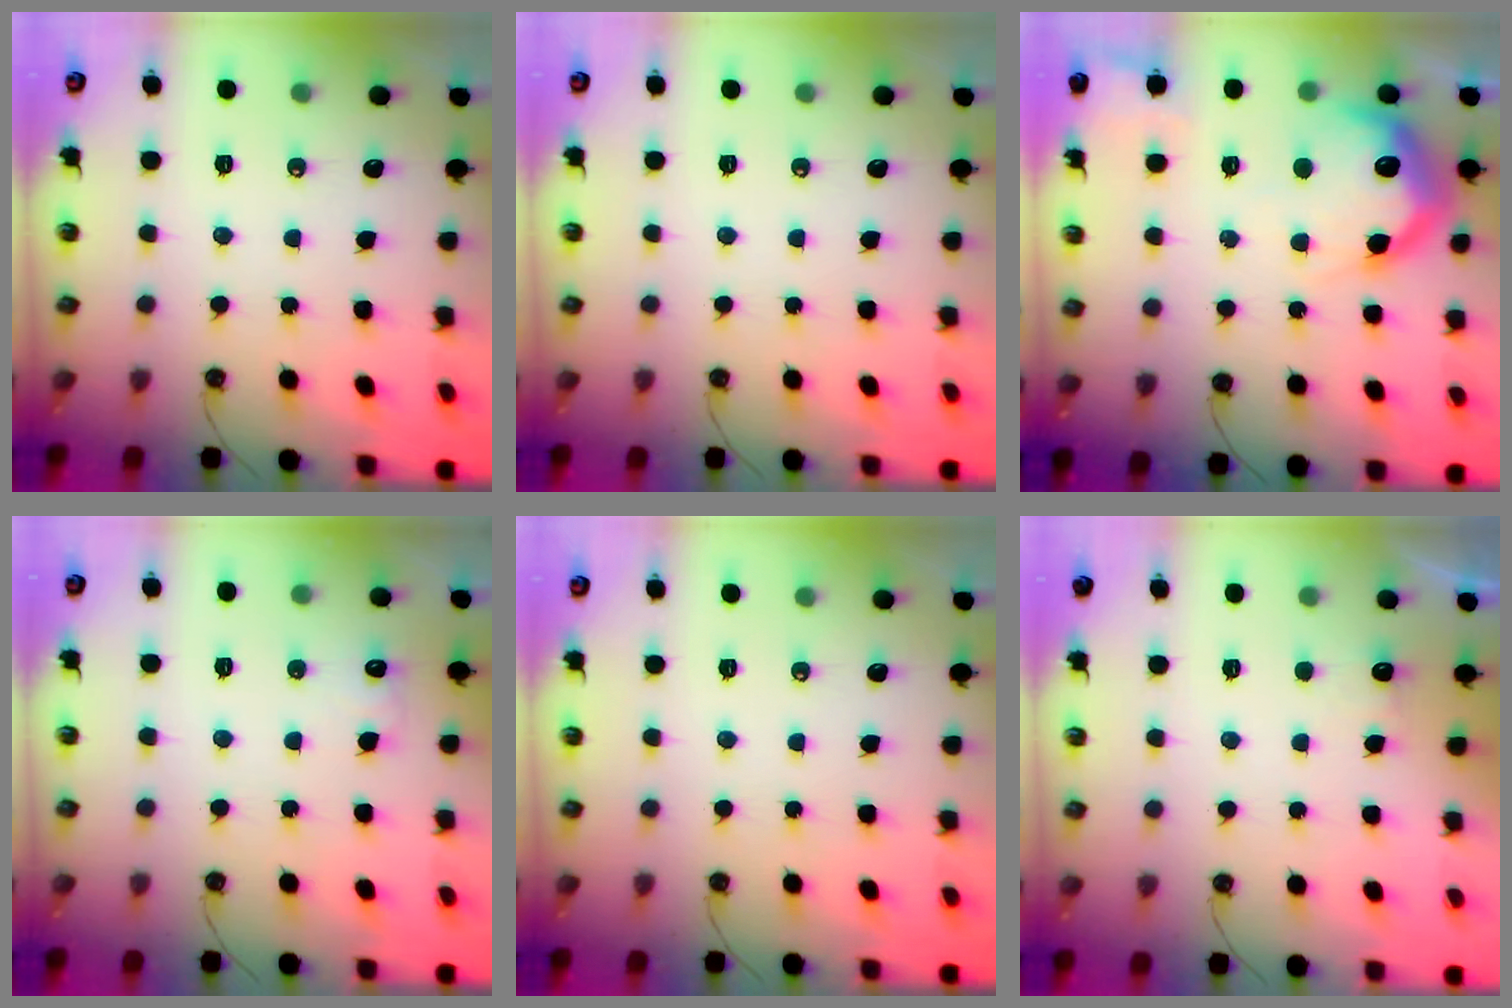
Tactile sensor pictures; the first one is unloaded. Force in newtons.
{"total": 0.0}
{"total": 20.9, "press": 20.8, "slide": 1.6}
{"total": 5.7, "press": 5.6, "slide": 1.2}
{"total": 0.0}
{"total": 1.5, "press": 1.4, "slide": 0.6}